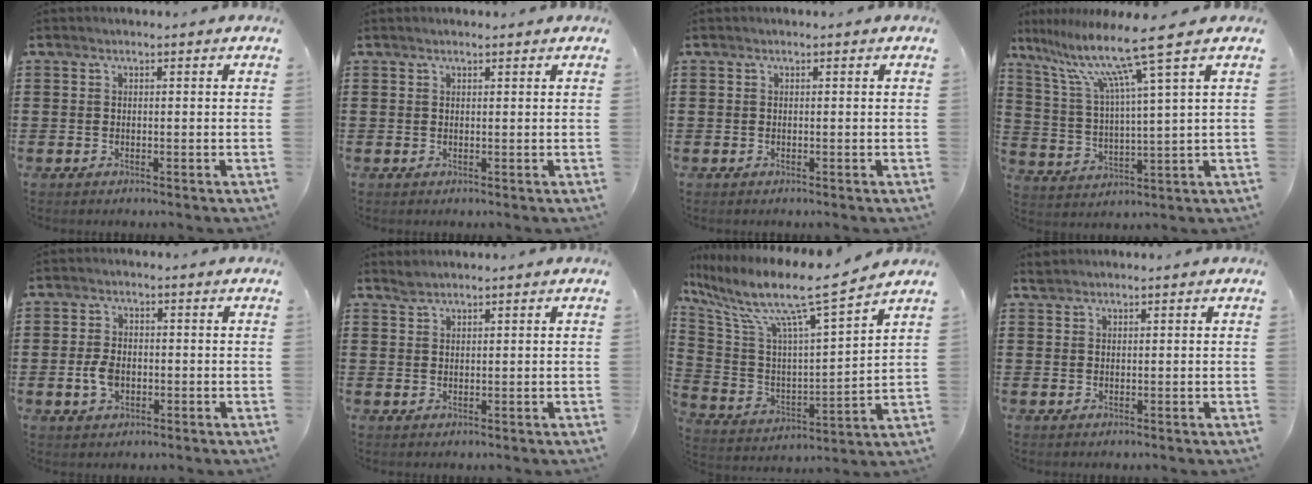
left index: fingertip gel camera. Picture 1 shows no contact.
{"total": 0.6, "force": [0.5, 0.1, 0.3], "torque": [-0.006, 0.001, 0.010]}
{"total": 0.0}
{"total": 11.3, "force": [7.6, -0.2, 8.5], "torque": [-0.187, -0.030, 0.121]}
{"total": 3.9, "force": [-0.6, 2.4, 2.9], "torque": [-0.069, 0.000, -0.015]}
{"total": 1.3, "force": [1.3, 0.2, 0.2], "torque": [-0.006, 0.000, 0.025]}
{"total": 11.8, "force": [9.1, 1.0, 7.5], "torque": [-0.171, -0.065, 0.143]}
{"total": 0.9, "force": [0.9, 0.2, 0.1], "torque": [-0.004, 0.002, 0.017]}